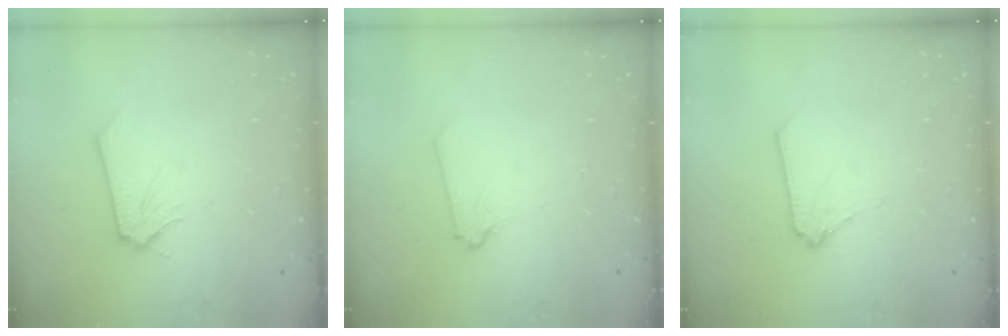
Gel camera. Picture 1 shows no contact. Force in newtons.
{"total": 1.6, "press": 1.6, "slide": 0.3}
{"total": 0.7, "press": 0.7, "slide": 0.0}